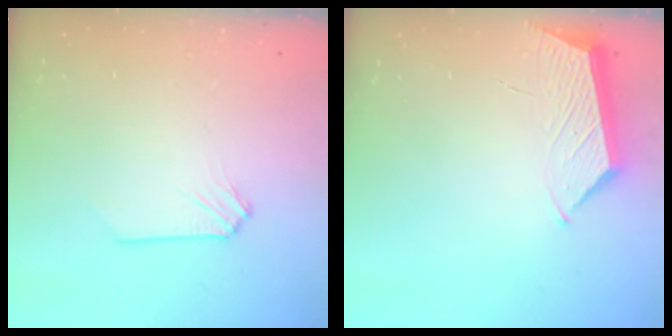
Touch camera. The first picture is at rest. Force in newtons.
{"total": 5.4, "press": 5.4, "slide": 0.7}